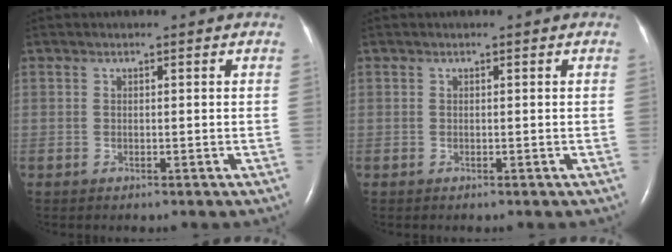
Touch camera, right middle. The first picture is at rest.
{"total": 0.0}